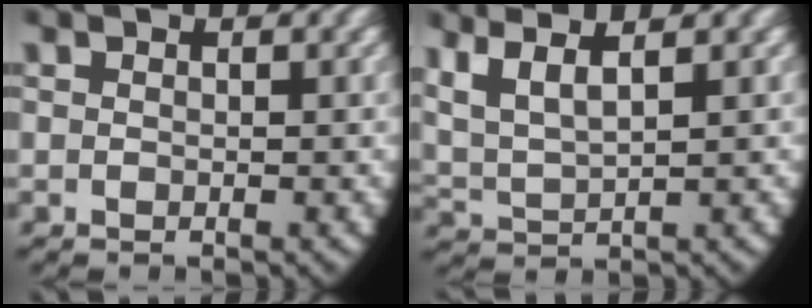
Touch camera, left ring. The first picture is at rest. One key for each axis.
{"total": 7.6, "fx": 2.9, "fy": 5.4, "fz": 4.5, "tx": -0.116, "ty": 0.004, "tz": 0.044}